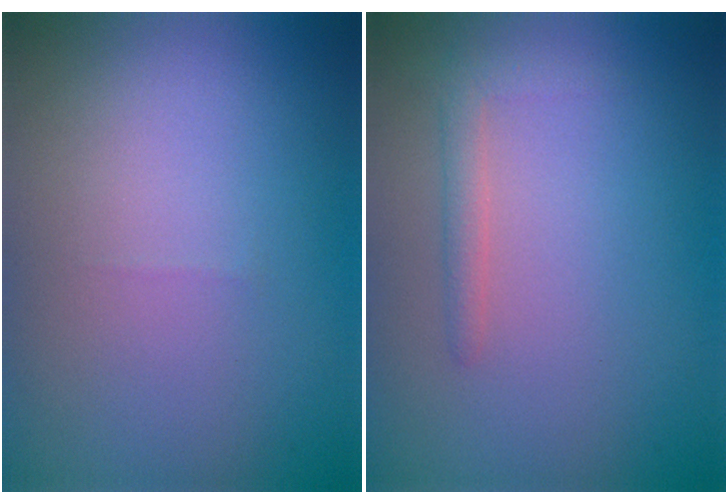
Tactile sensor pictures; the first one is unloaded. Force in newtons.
{"total": 1.6, "press": 1.6, "slide": 0.1}